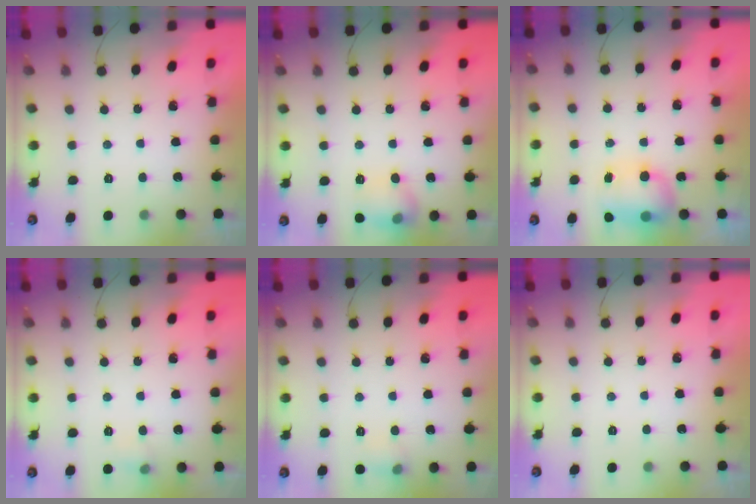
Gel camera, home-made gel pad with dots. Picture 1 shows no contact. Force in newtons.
{"total": 10.7, "press": 10.7, "slide": 0.8}
{"total": 10.0, "press": 8.8, "slide": 4.8}
{"total": 4.8, "press": 4.5, "slide": 1.6}
{"total": 6.3, "press": 6.1, "slide": 1.7}
{"total": 0.0}